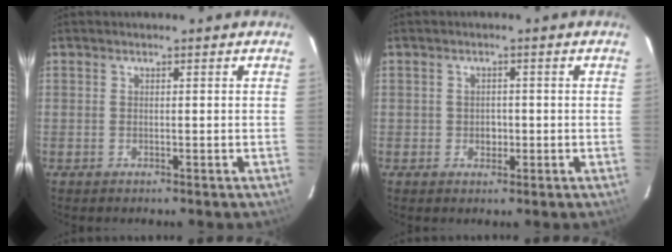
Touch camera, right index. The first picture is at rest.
{"total": 2.2, "force": [-0.4, 2.0, 0.7], "torque": [-0.012, 0.006, -0.004]}